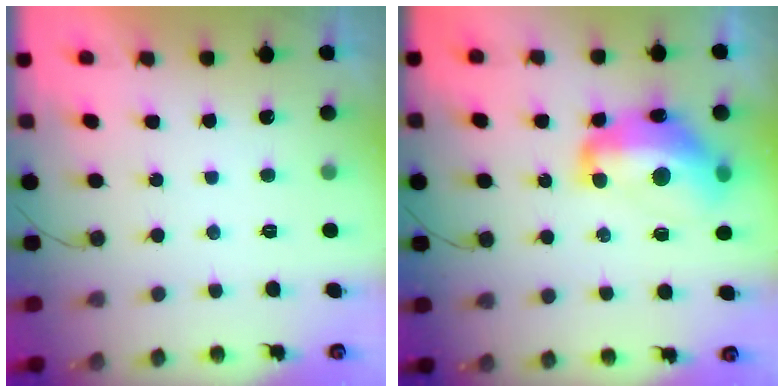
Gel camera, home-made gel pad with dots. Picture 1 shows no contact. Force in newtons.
{"total": 16.4, "press": 16.3, "slide": 1.9}